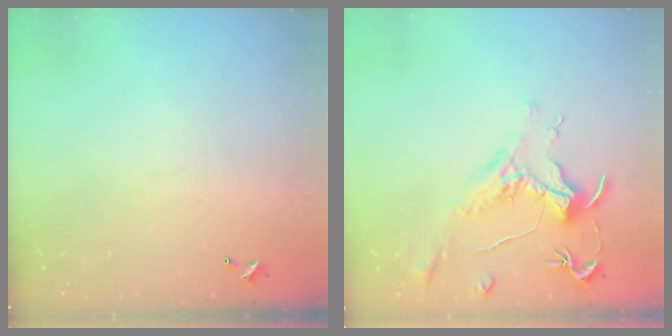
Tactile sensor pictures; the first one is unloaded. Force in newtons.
{"total": 1.5, "press": 1.2, "slide": 0.9}